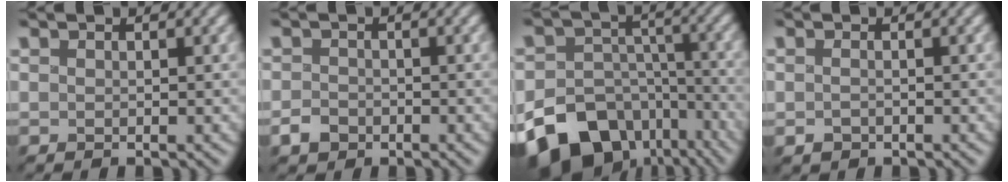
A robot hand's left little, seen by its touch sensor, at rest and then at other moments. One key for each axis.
{"total": 1.8, "fx": -1.3, "fy": 1.2, "fz": 0.4, "tx": -0.001, "ty": -0.006, "tz": -0.031}
{"total": 17.0, "fx": -10.7, "fy": 11.5, "fz": 6.5, "tx": -0.132, "ty": -0.049, "tz": -0.171}
{"total": 0.9, "fx": -0.8, "fy": 0.4, "fz": 0.3, "tx": -0.006, "ty": -0.005, "tz": -0.013}